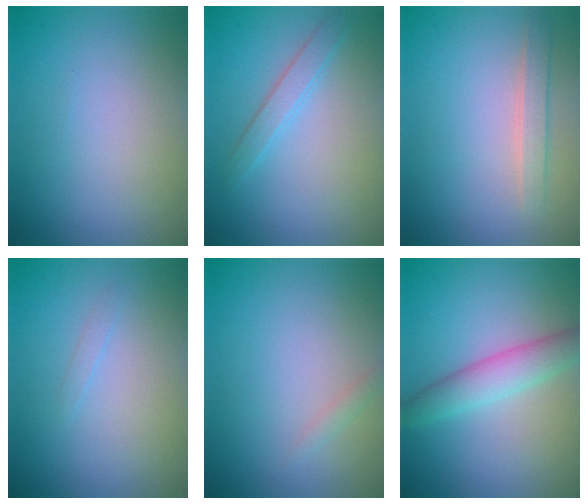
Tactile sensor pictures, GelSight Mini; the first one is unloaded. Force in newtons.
{"total": 1.8, "press": 1.8, "slide": 0.0}
{"total": 1.9, "press": 1.9, "slide": 0.3}
{"total": 0.5, "press": 0.5, "slide": 0.1}
{"total": 0.7, "press": 0.7, "slide": 0.1}
{"total": 3.6, "press": 3.6, "slide": 0.3}